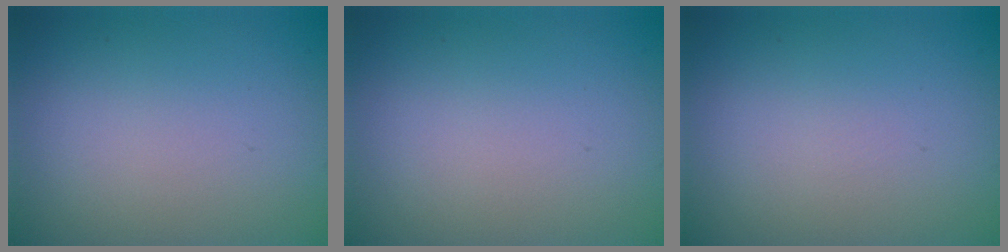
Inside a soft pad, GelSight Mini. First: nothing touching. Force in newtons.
{"total": 0.0}
{"total": 0.0}